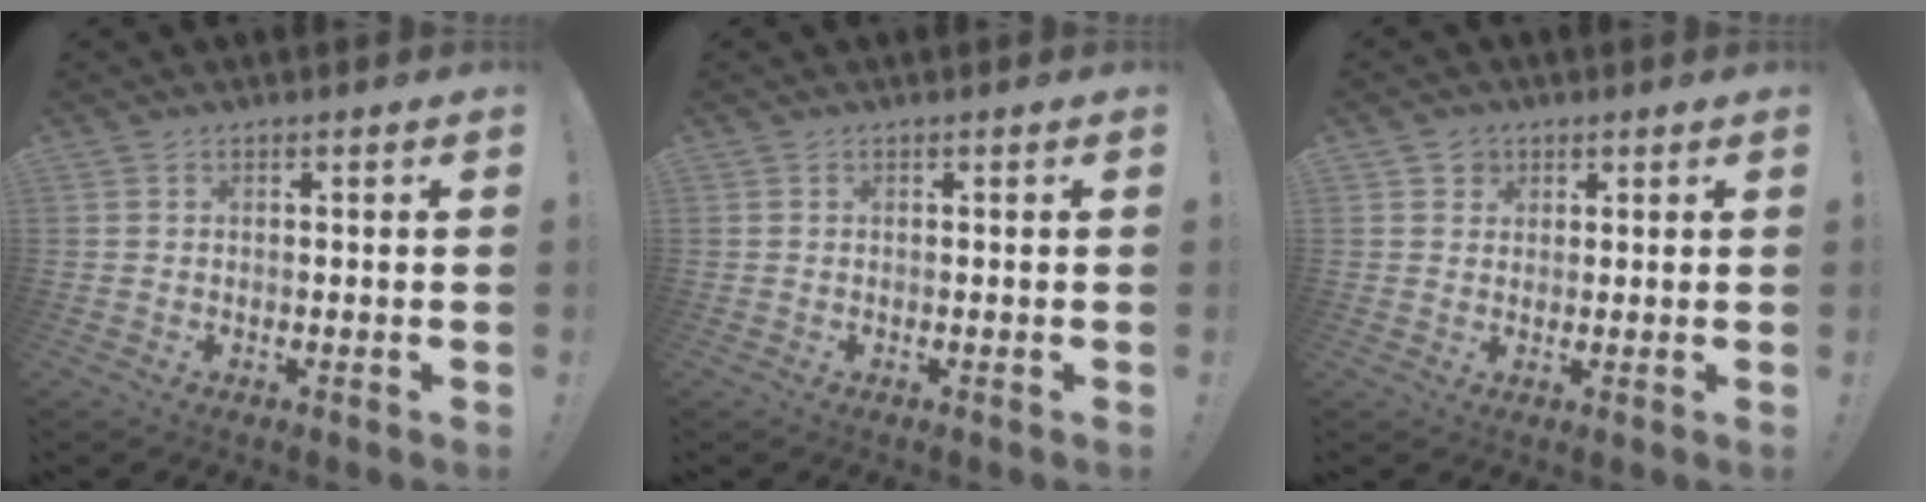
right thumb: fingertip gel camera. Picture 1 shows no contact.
{"total": 0.0}
{"total": 2.8, "force": [1.5, 2.2, 0.4], "torque": [-0.005, -0.006, 0.026]}